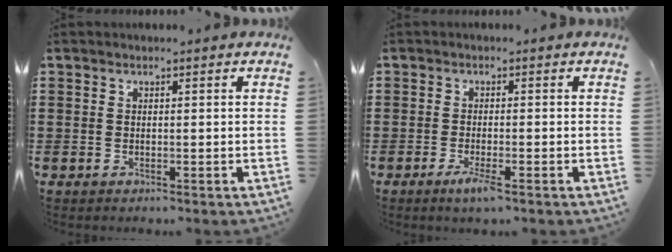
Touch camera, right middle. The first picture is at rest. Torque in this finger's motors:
{"motor_torque": [0.69, -0.43, 0.09, 0.08]}